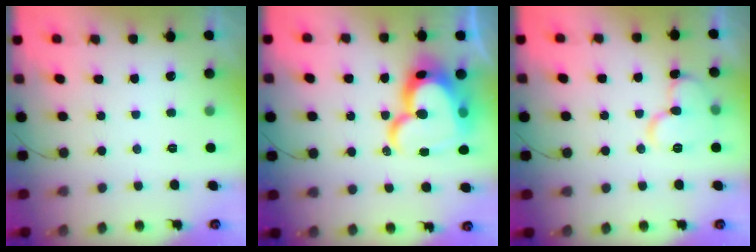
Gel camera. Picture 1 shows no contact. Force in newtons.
{"total": 24.2, "press": 24.2, "slide": 1.6}
{"total": 10.3, "press": 10.2, "slide": 1.3}